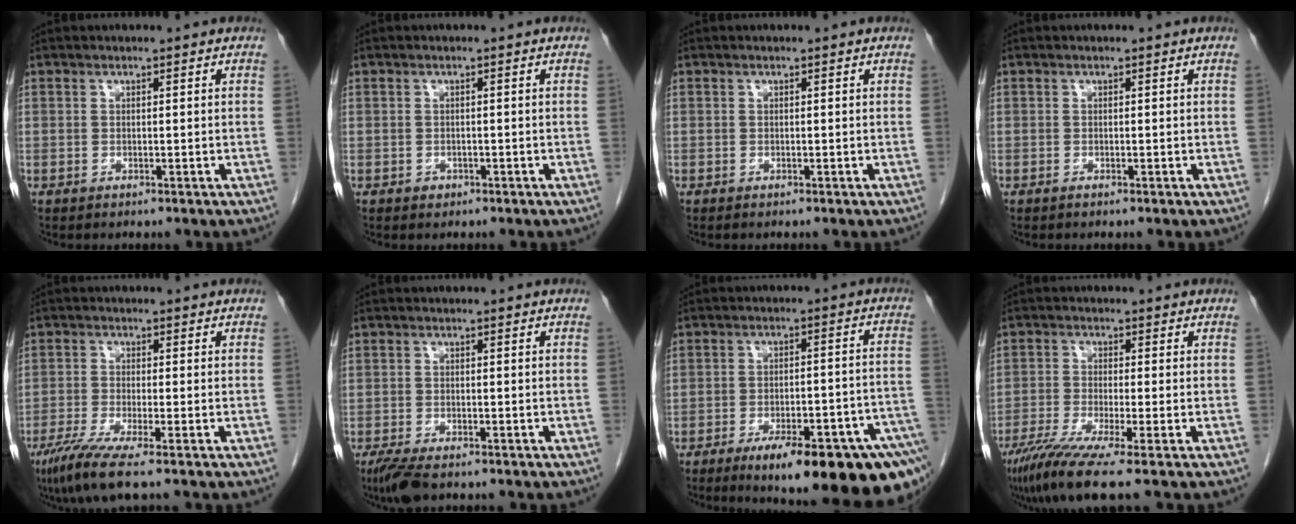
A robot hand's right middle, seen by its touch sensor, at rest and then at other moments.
{"total": 0.9, "force": [-0.5, 0.7, 0.2], "torque": [-0.006, 0.002, -0.004]}
{"total": 0.0}
{"total": 0.0}
{"total": 6.4, "force": [-4.3, -0.2, 4.7], "torque": [-0.088, -0.020, -0.081]}
{"total": 4.4, "force": [-3.3, 1.2, 2.8], "torque": [-0.056, -0.011, -0.055]}
{"total": 21.1, "force": [-14.4, 3.1, 15.1], "torque": [-0.123, 0.006, -0.195]}
{"total": 8.6, "force": [-6.0, -0.8, 6.1], "torque": [-0.104, -0.027, -0.101]}